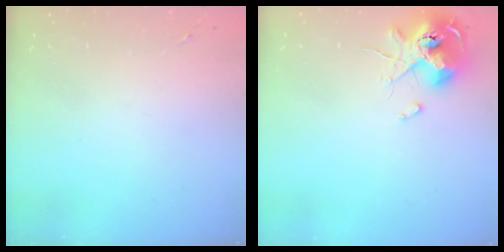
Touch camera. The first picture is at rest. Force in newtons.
{"total": 13.7, "press": 13.6, "slide": 1.8}